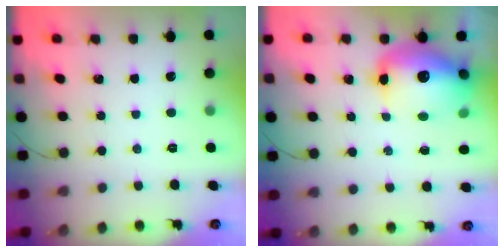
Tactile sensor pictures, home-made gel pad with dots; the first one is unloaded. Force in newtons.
{"total": 16.2, "press": 15.8, "slide": 3.7}